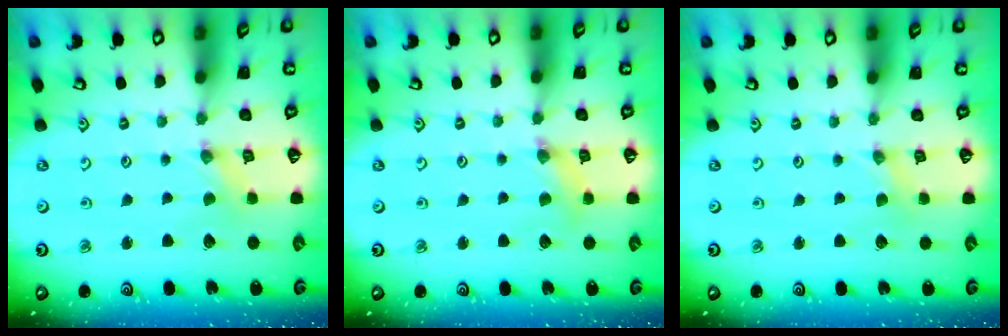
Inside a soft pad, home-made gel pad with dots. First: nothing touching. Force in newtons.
{"total": 3.1, "press": 3.1, "slide": 0.4}
{"total": 0.0}